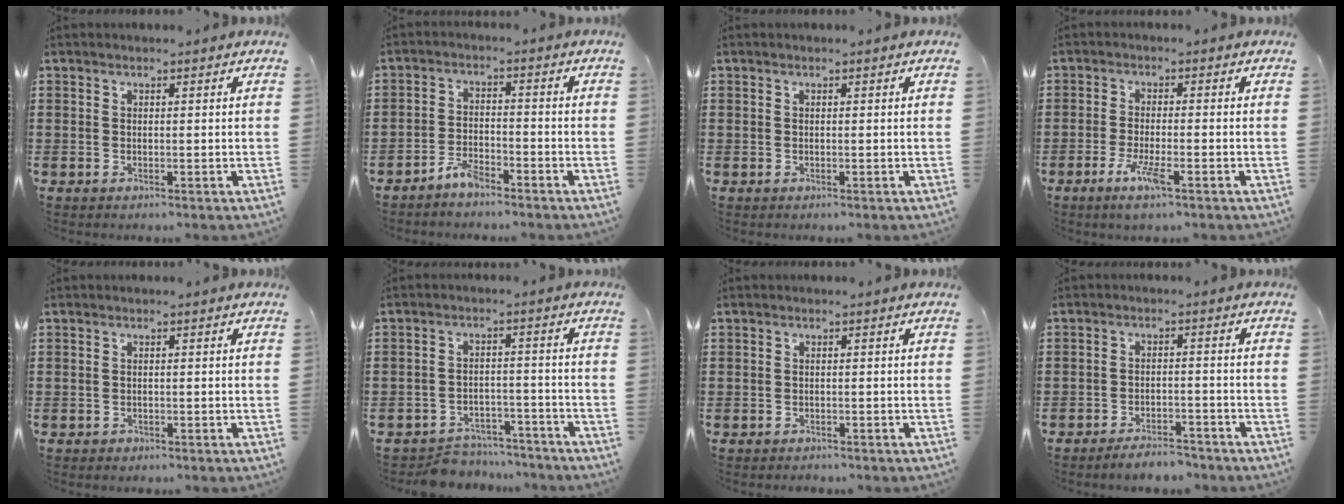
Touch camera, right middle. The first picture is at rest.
{"total": 3.4, "force": [-3.2, 0.7, 1.0], "torque": [-0.034, 0.005, -0.068]}
{"total": 0.0}
{"total": 4.5, "force": [-2.4, 0.5, 3.7], "torque": [-0.086, -0.013, -0.046]}
{"total": 0.6, "force": [-0.5, 0.2, 0.0], "torque": [-0.002, 0.000, -0.011]}
{"total": 4.9, "force": [-4.8, 0.9, -0.1], "torque": [-0.003, 0.009, -0.098]}
{"total": 1.0, "force": [-0.9, 0.4, -0.2], "torque": [0.001, 0.002, -0.021]}
{"total": 3.1, "force": [-3.1, 0.3, 0.3], "torque": [-0.011, 0.000, -0.063]}